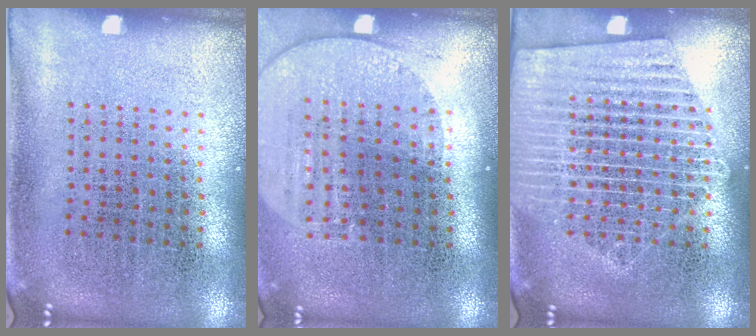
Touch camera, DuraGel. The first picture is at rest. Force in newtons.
{"total": 1.6, "press": 1.4, "slide": 0.7}
{"total": 2.0, "press": 2.0, "slide": 0.2}